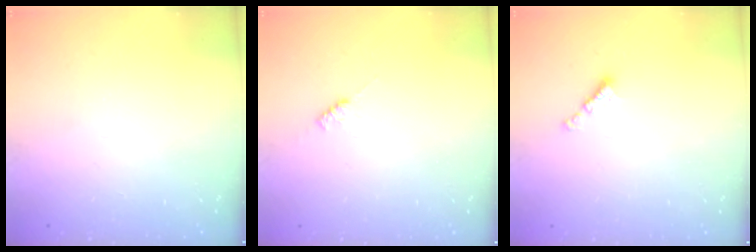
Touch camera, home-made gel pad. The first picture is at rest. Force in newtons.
{"total": 2.2, "press": 2.2, "slide": 0.4}
{"total": 2.3, "press": 2.3, "slide": 0.4}